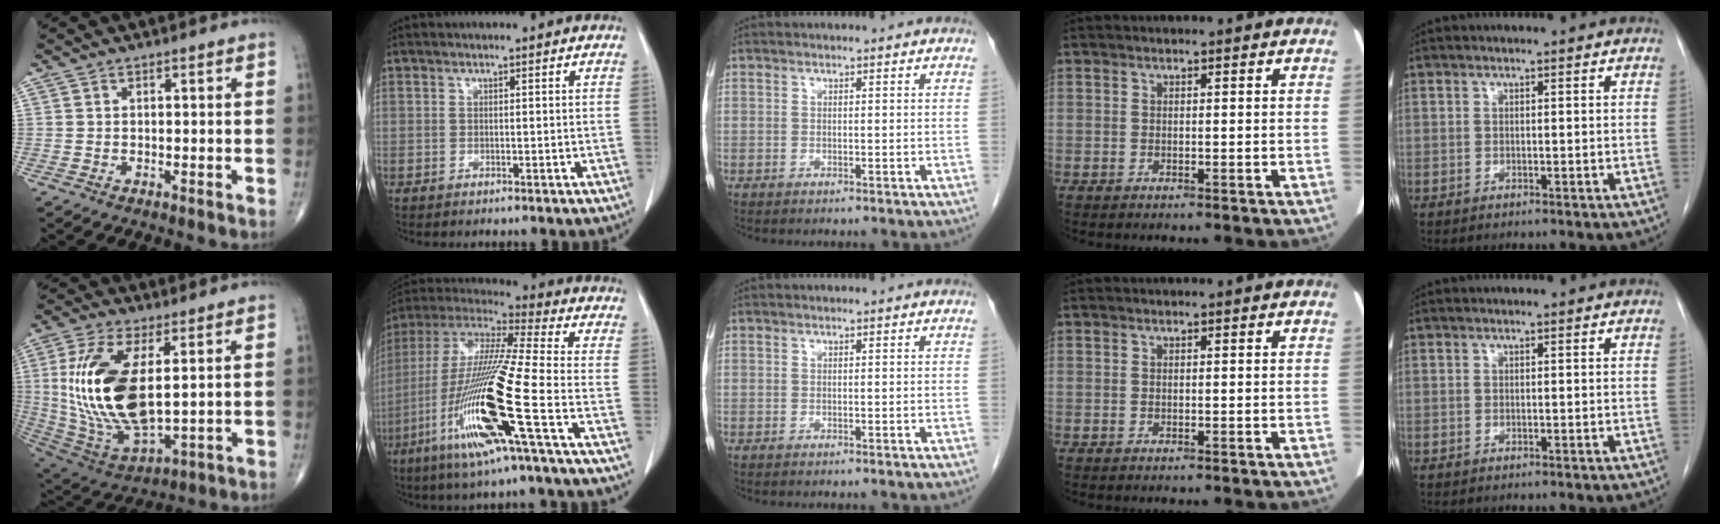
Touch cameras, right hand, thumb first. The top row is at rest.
{"thumb": {"total": 20.7, "force": [2.7, 9.2, 18.3], "torque": [-0.377, -0.023, 0.065]}, "index": {"total": 19.9, "force": [-7.4, -0.3, 18.5], "torque": [-0.403, -0.035, -0.153]}}